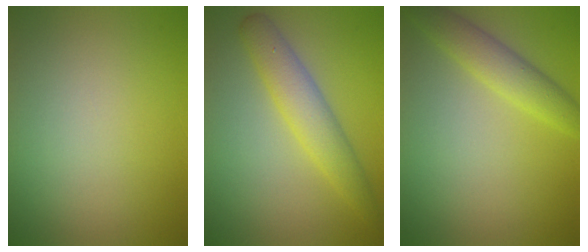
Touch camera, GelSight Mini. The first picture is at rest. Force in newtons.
{"total": 3.9, "press": 3.9, "slide": 0.1}
{"total": 3.1, "press": 3.1, "slide": 0.1}